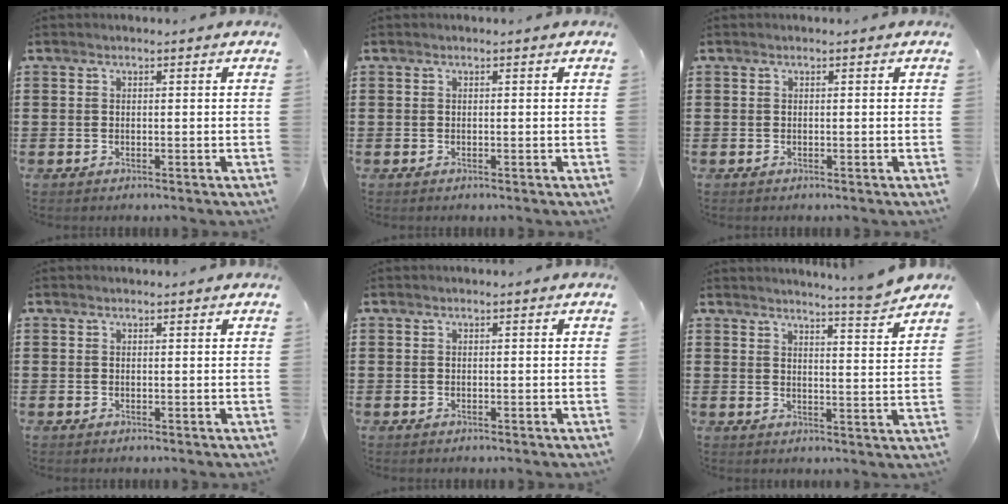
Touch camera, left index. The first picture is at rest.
{"total": 0.0}
{"total": 0.0}
{"total": 0.0}
{"total": 0.0}
{"total": 4.9, "force": [4.6, -1.2, 1.1], "torque": [-0.022, -0.036, 0.076]}